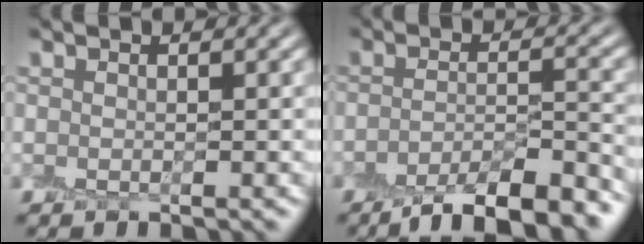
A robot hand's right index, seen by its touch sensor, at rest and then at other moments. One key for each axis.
{"total": 8.5, "fx": -6.0, "fy": 2.0, "fz": 5.7, "tx": -0.077, "ty": -0.001, "tz": -0.098}